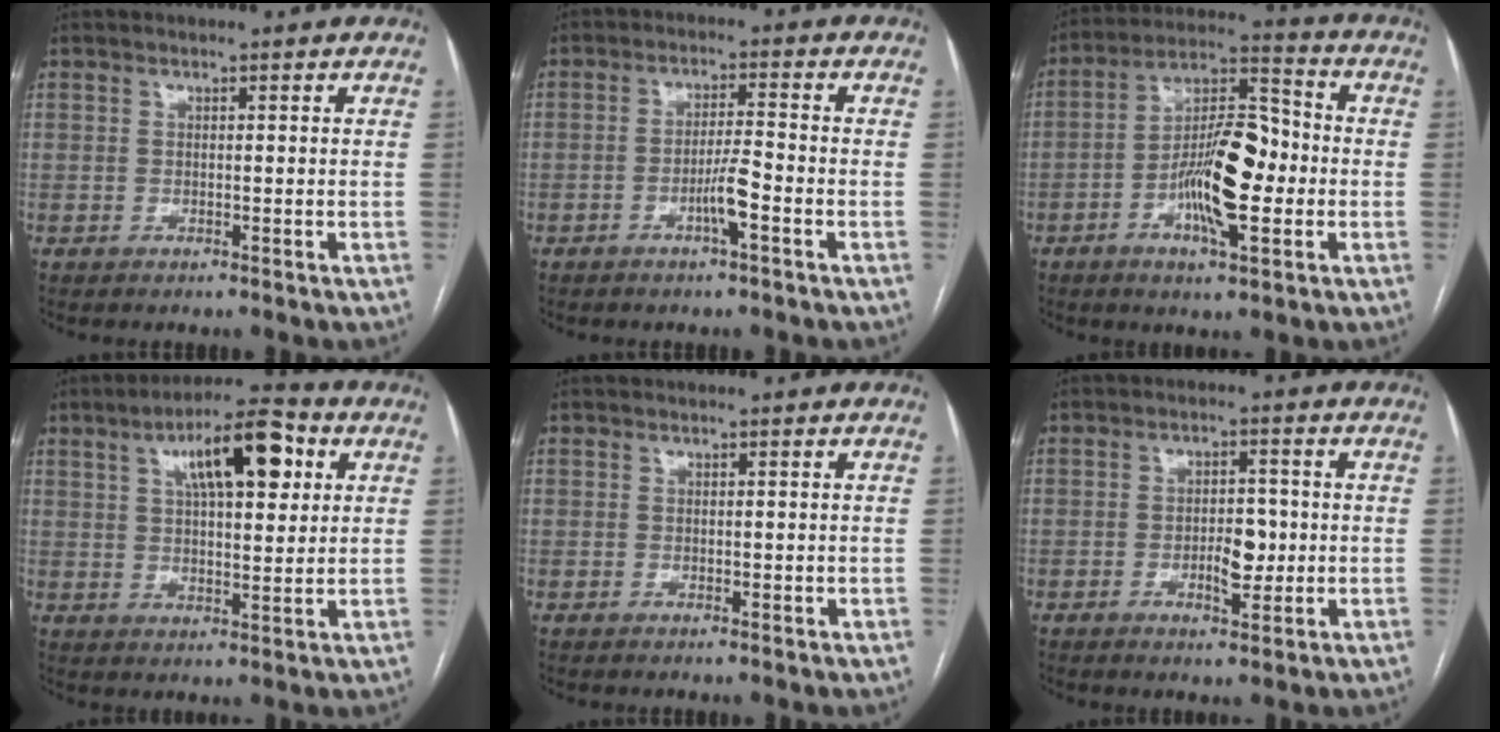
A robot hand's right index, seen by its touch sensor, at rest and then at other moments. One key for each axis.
{"total": 4.3, "fx": -1.9, "fy": 0.1, "fz": 3.8, "tx": -0.071, "ty": -0.001, "tz": -0.036}
{"total": 13.3, "fx": -2.9, "fy": 4.0, "fz": 12.4, "tx": -0.223, "ty": 0.018, "tz": -0.049}
{"total": 12.5, "fx": 4.9, "fy": 3.6, "fz": 10.9, "tx": -0.176, "ty": 0.025, "tz": 0.077}
{"total": 0.9, "fx": 0.1, "fy": 0.7, "fz": 0.6, "tx": -0.006, "ty": 0.000, "tz": 0.002}
{"total": 4.9, "fx": -0.9, "fy": 2.2, "fz": 4.3, "tx": -0.065, "ty": 0.002, "tz": -0.010}